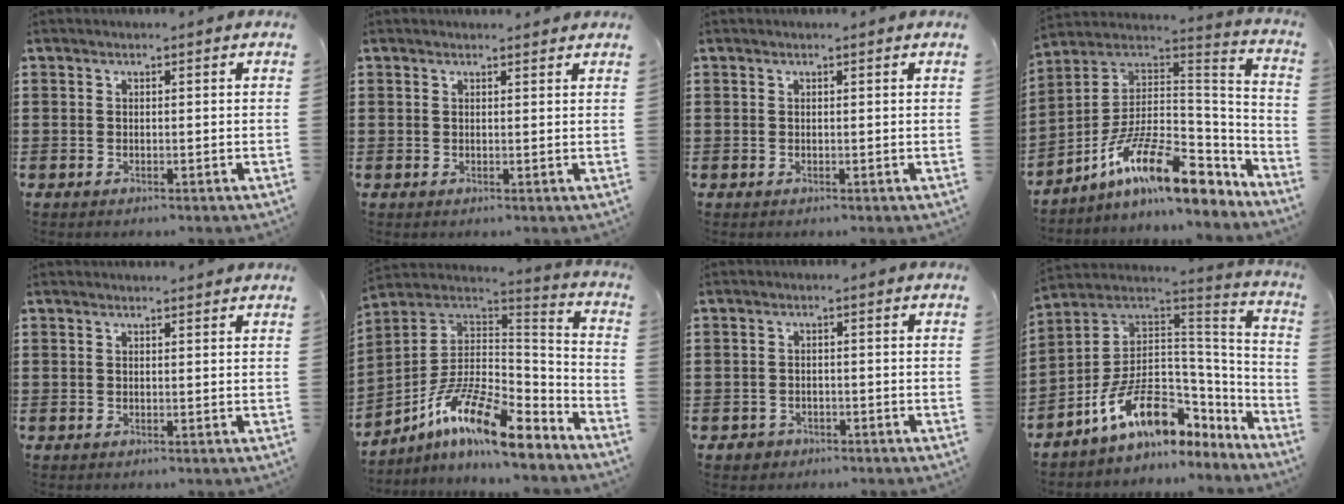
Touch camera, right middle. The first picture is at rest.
{"total": 0.8, "force": [0.8, 0.2, 0.0], "torque": [0.005, -0.004, 0.013]}
{"total": 0.0}
{"total": 15.2, "force": [-9.5, 4.5, 10.9], "torque": [-0.208, 0.013, -0.176]}
{"total": 1.0, "force": [0.9, 0.0, 0.1], "torque": [0.004, -0.006, 0.017]}
{"total": 13.6, "force": [-8.7, 3.6, 9.7], "torque": [-0.191, 0.009, -0.167]}
{"total": 1.4, "force": [-1.0, 1.0, 0.0], "torque": [-0.004, 0.000, -0.022]}
{"total": 11.9, "force": [-5.9, 6.5, 8.1], "torque": [-0.166, -0.005, -0.112]}